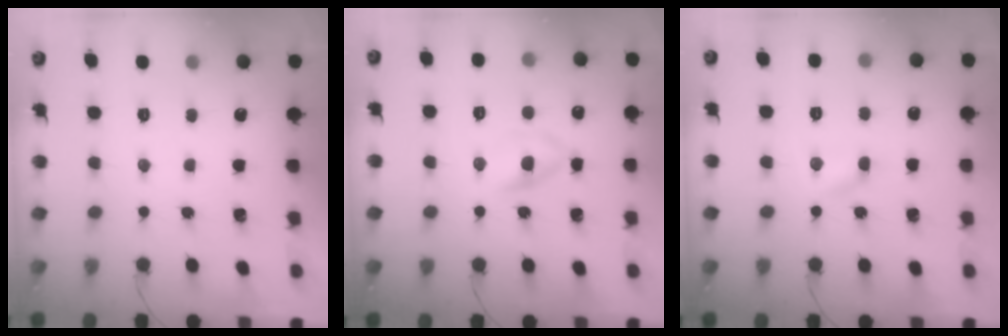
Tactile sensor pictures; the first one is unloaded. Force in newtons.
{"total": 3.7, "press": 3.6, "slide": 1.0}
{"total": 2.7, "press": 2.6, "slide": 0.8}